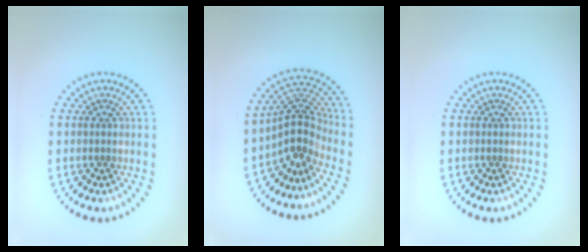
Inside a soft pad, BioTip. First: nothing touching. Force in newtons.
{"total": 3.8, "press": 2.7, "slide": 2.6}
{"total": 0.0}